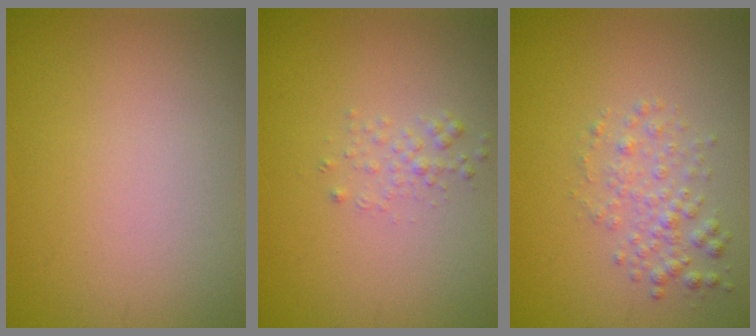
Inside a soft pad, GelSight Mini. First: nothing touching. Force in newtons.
{"total": 1.1, "press": 1.1, "slide": 0.1}
{"total": 2.2, "press": 2.2, "slide": 0.0}